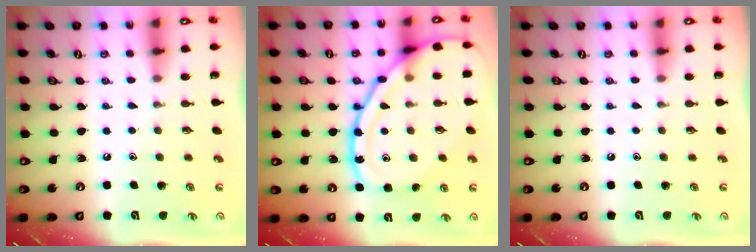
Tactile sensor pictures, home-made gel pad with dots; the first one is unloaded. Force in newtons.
{"total": 20.8, "press": 20.7, "slide": 1.8}
{"total": 0.0}